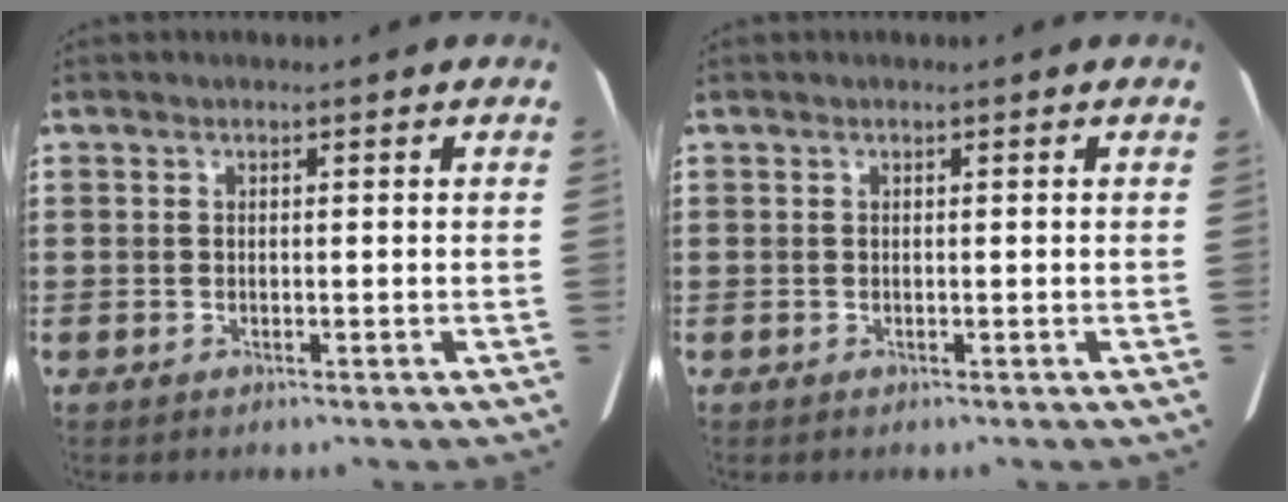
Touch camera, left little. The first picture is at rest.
{"total": 0.0}